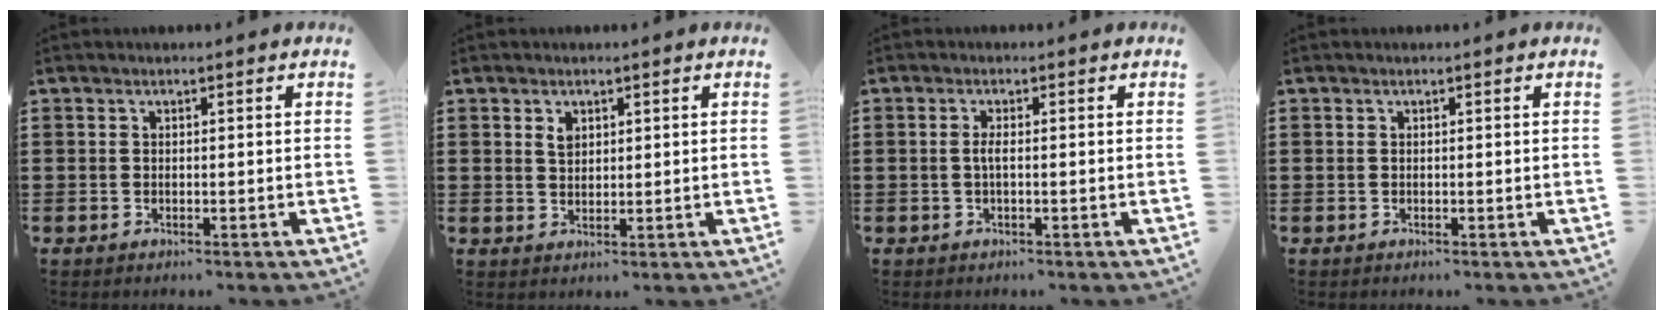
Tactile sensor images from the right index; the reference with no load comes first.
{"total": 1.9, "force": [1.1, 1.2, 1.1], "torque": [-0.025, 0.004, 0.020]}
{"total": 1.6, "force": [-0.4, 0.2, 1.6], "torque": [-0.039, -0.004, -0.011]}
{"total": 0.0}